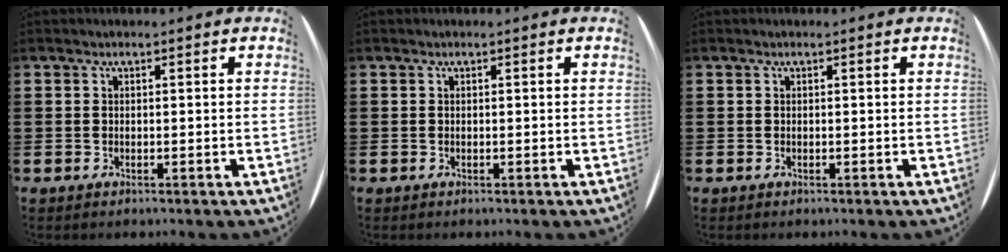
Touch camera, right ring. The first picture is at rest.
{"total": 0.0}
{"total": 0.0}